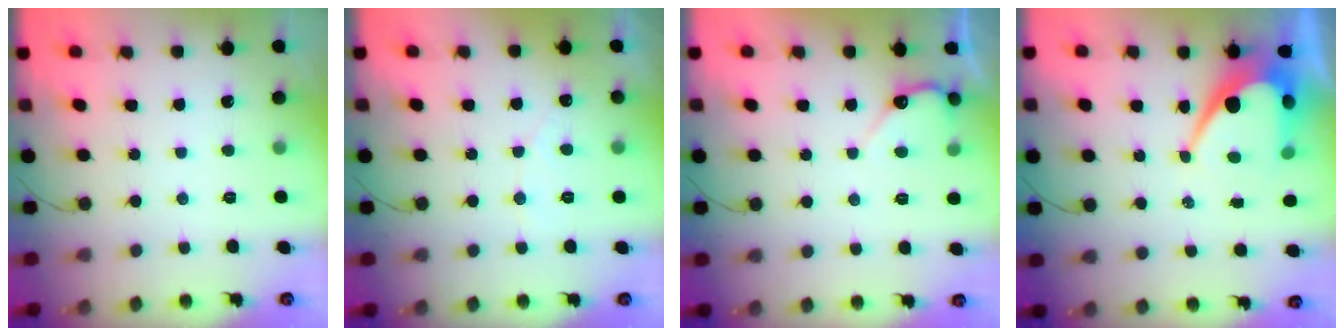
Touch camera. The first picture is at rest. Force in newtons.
{"total": 3.0, "press": 3.0, "slide": 0.1}
{"total": 5.3, "press": 5.2, "slide": 0.5}
{"total": 11.0, "press": 11.0, "slide": 0.7}